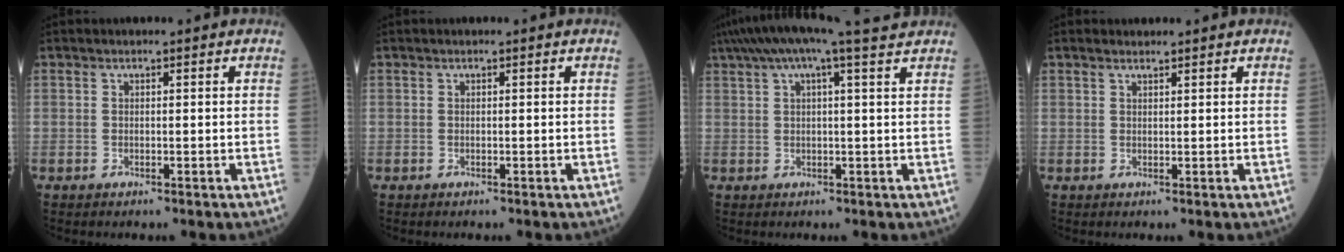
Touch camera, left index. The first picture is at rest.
{"total": 0.0}
{"total": 9.6, "force": [7.3, -0.4, 6.2], "torque": [-0.106, 0.043, 0.098]}
{"total": 1.1, "force": [1.0, 0.2, 0.3], "torque": [-0.013, 0.008, 0.021]}